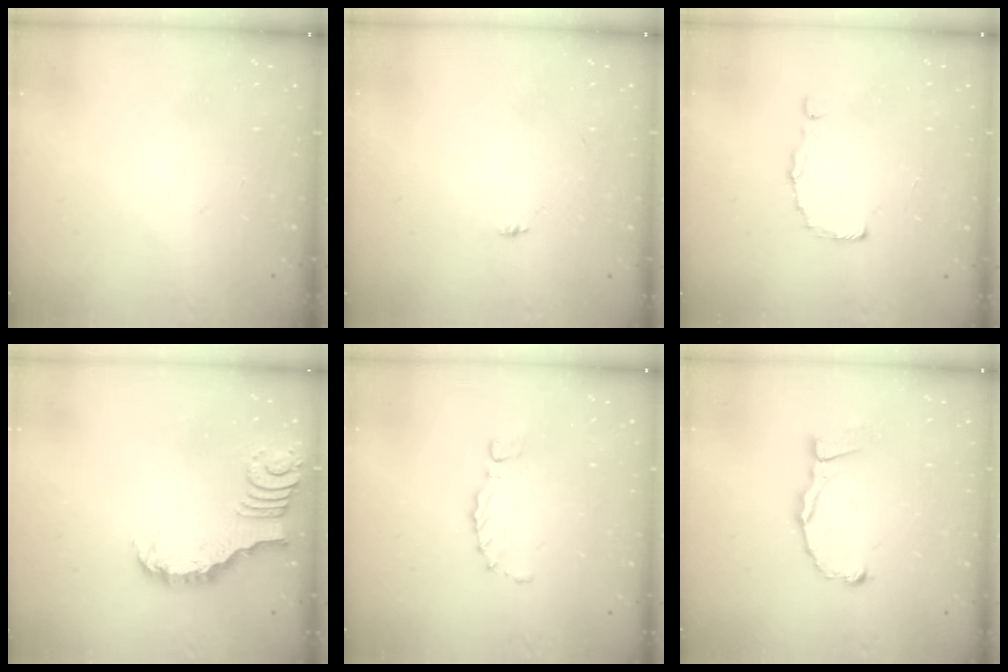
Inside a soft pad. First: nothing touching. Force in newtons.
{"total": 4.7, "press": 4.7, "slide": 0.5}
{"total": 2.0, "press": 2.0, "slide": 0.1}
{"total": 3.2, "press": 3.2, "slide": 0.2}
{"total": 0.9, "press": 0.9, "slide": 0.4}
{"total": 7.1, "press": 7.1, "slide": 0.7}